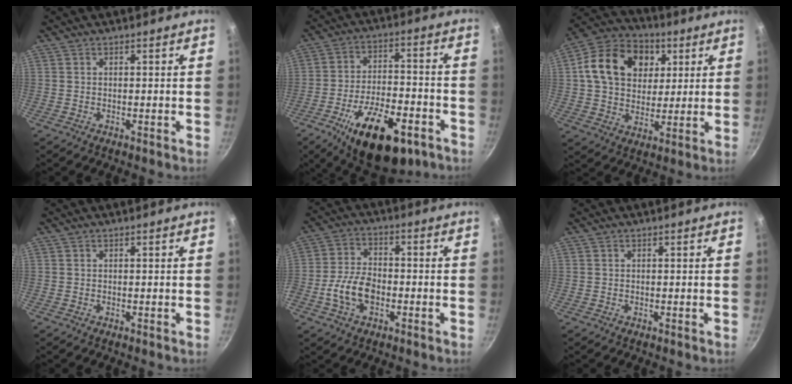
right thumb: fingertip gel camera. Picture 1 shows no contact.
{"total": 20.0, "force": [-10.3, 9.2, 14.6], "torque": [-0.208, 0.042, -0.153]}
{"total": 17.9, "force": [4.9, 13.7, 10.4], "torque": [-0.155, 0.009, 0.072]}
{"total": 0.0}
{"total": 8.9, "force": [-2.8, 5.4, 6.6], "torque": [-0.116, 0.027, -0.060]}
{"total": 0.0}